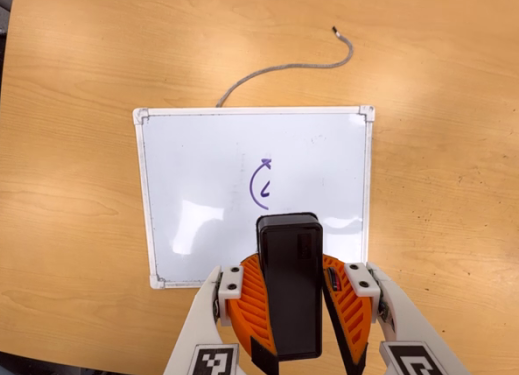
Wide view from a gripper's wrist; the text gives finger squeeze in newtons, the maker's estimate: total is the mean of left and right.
{"total": 11.7, "left": 12.2, "right": 11.2}